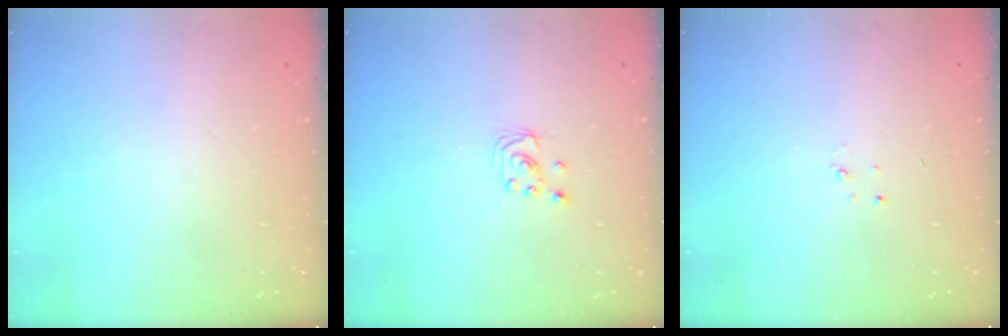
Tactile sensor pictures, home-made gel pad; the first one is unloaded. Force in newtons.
{"total": 1.9, "press": 1.9, "slide": 0.1}
{"total": 2.3, "press": 2.3, "slide": 0.3}